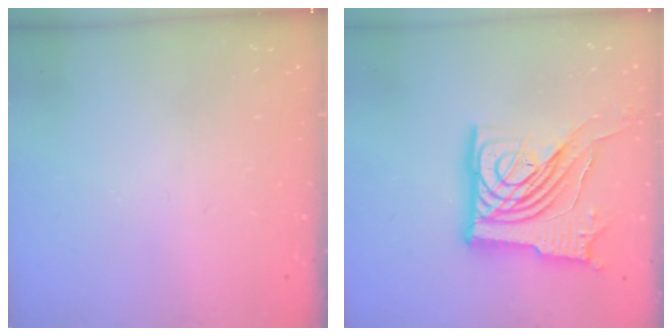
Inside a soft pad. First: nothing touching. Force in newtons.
{"total": 20.6, "press": 20.4, "slide": 2.6}